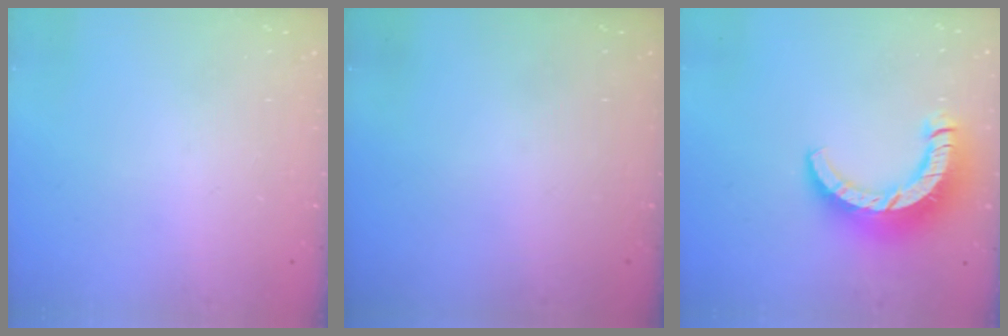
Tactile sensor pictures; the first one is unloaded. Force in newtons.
{"total": 0.0}
{"total": 12.2, "press": 12.1, "slide": 1.3}